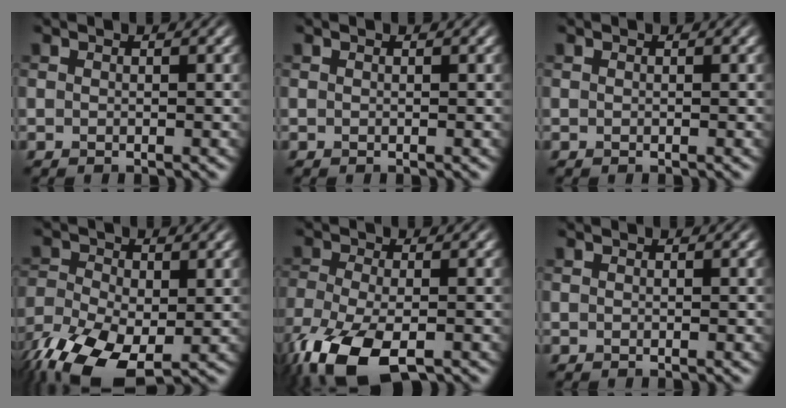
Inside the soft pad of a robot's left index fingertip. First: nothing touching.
{"total": 0.0}
{"total": 0.0}
{"total": 10.2, "force": [-4.5, 5.8, 7.1], "torque": [-0.151, -0.038, -0.072]}
{"total": 9.5, "force": [-5.3, 4.0, 6.8], "torque": [-0.156, -0.032, -0.101]}
{"total": 0.0}